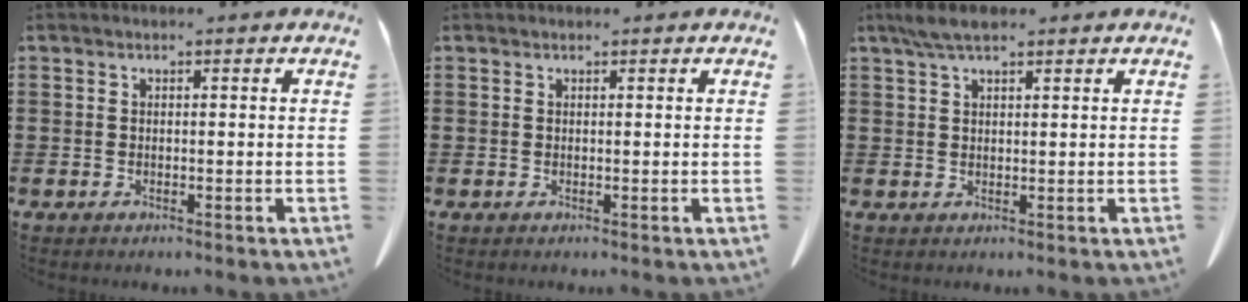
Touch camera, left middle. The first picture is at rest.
{"total": 0.0}
{"total": 3.7, "force": [2.5, 0.9, 2.6], "torque": [-0.057, 0.002, 0.047]}